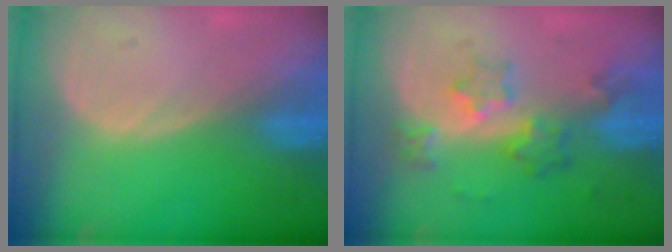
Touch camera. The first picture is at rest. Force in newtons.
{"total": 5.9, "press": 5.4, "slide": 2.5}